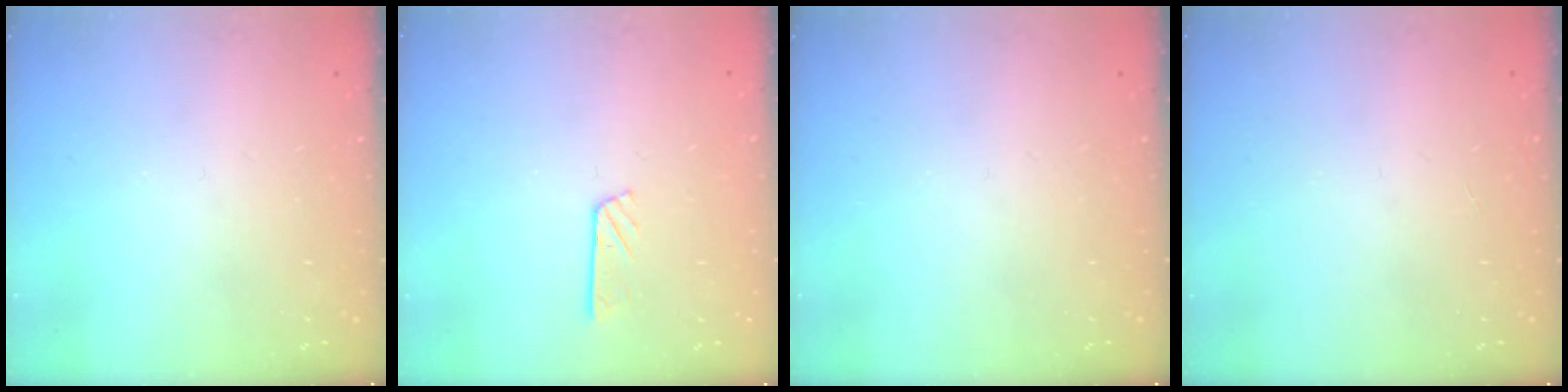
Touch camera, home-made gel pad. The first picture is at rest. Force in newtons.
{"total": 2.8, "press": 2.8, "slide": 0.2}
{"total": 0.0}
{"total": 0.0}